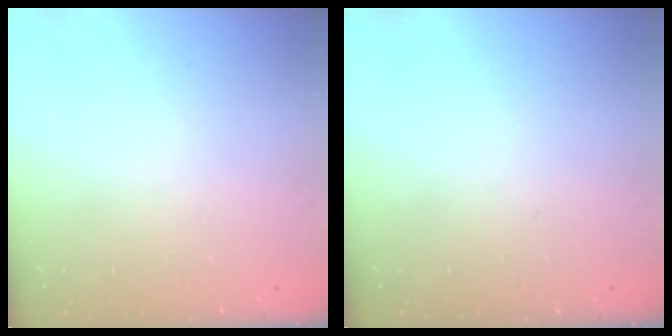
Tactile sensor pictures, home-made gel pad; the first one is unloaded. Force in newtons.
{"total": 0.0}